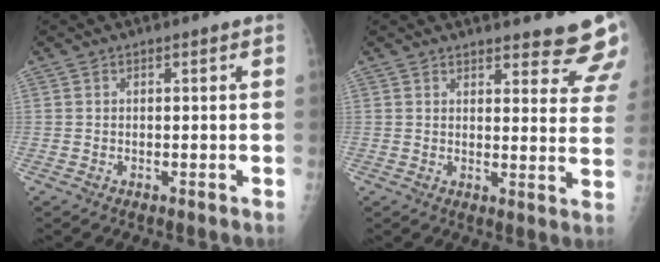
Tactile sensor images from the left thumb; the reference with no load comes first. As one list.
[{"total": 11.6, "force": [10.7, 2.5, 3.5], "torque": [0.001, -0.073, 0.105]}]